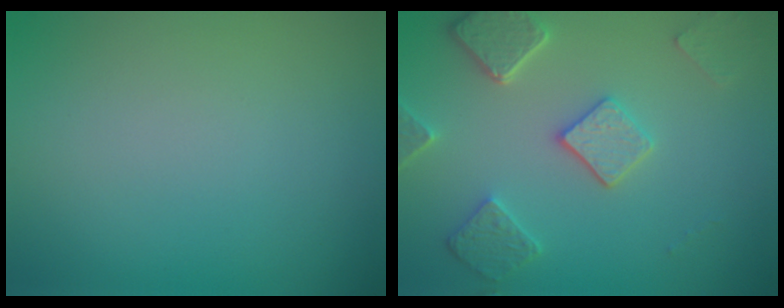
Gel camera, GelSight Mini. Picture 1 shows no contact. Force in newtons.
{"total": 4.6, "press": 3.8, "slide": 2.6}